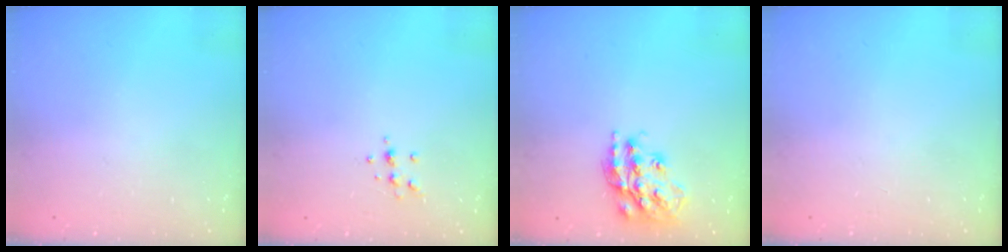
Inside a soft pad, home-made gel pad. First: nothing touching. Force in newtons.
{"total": 6.2, "press": 6.1, "slide": 0.8}
{"total": 19.7, "press": 19.6, "slide": 1.4}
{"total": 0.0}